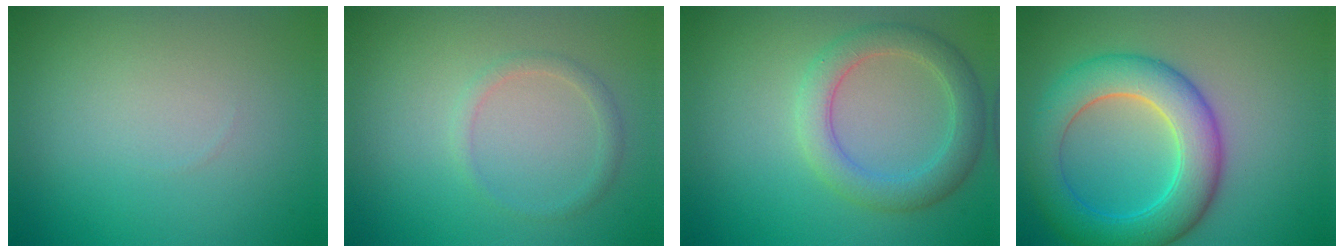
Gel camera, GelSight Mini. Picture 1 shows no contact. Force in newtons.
{"total": 1.4, "press": 1.4, "slide": 0.1}
{"total": 4.0, "press": 4.0, "slide": 0.2}
{"total": 7.6, "press": 7.6, "slide": 0.3}